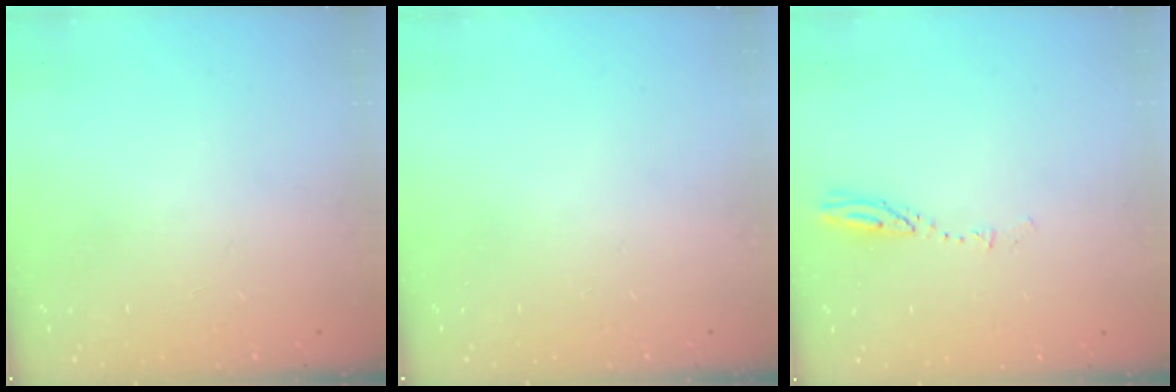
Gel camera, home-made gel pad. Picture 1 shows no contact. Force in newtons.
{"total": 0.0}
{"total": 3.2, "press": 3.2, "slide": 0.3}